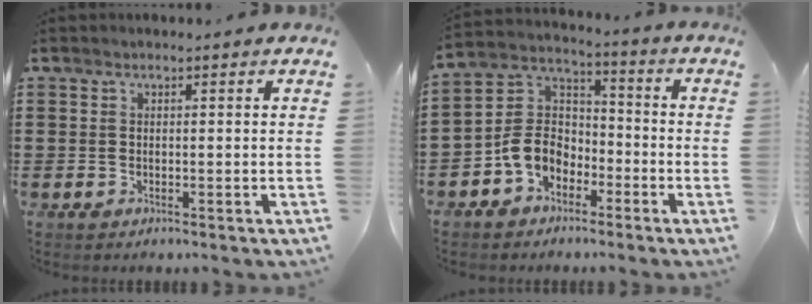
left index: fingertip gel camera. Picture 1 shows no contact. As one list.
[{"total": 7.5, "force": [-4.0, 5.4, 3.2], "torque": [-0.092, 0.013, -0.086]}]